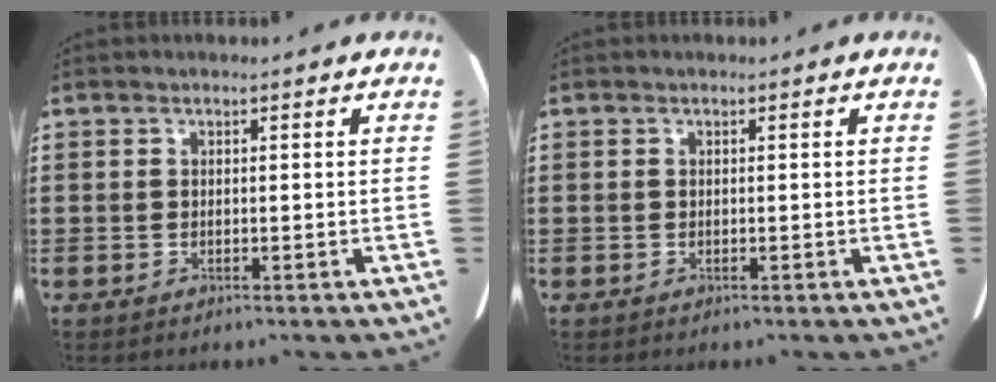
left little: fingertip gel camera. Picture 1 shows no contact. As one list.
[{"total": 0.0}]